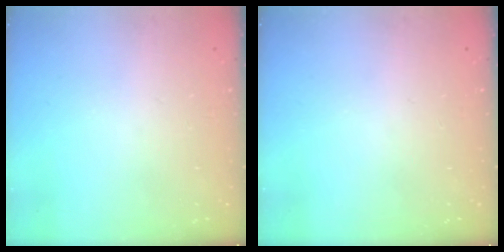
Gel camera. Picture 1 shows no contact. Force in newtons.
{"total": 0.0}